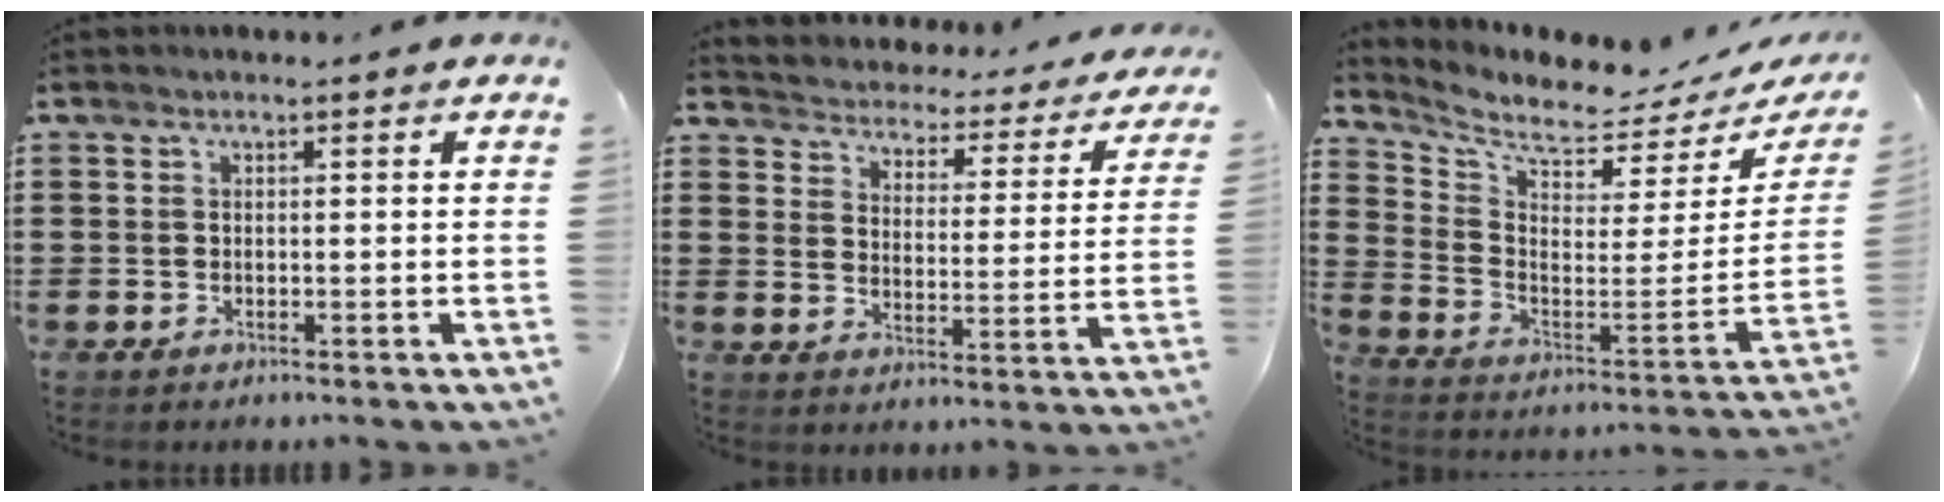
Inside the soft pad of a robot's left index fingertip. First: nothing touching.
{"total": 2.2, "force": [2.2, 0.1, -0.3], "torque": [-0.016, -0.031, 0.026]}
{"total": 5.4, "force": [5.1, 0.3, 1.9], "torque": [-0.070, -0.063, 0.082]}